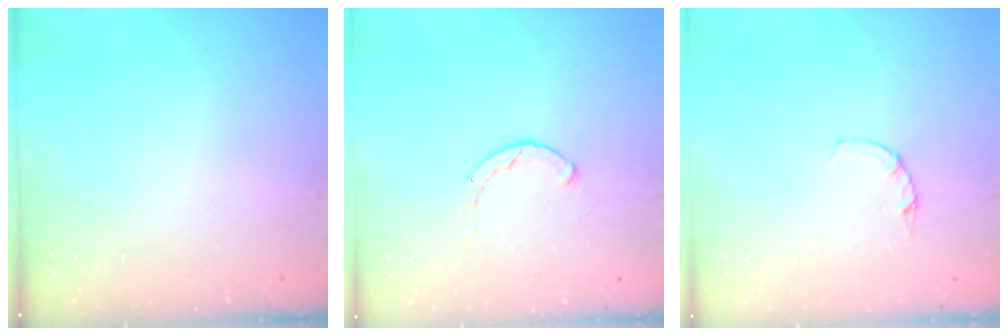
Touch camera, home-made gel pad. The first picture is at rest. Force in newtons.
{"total": 1.1, "press": 1.0, "slide": 0.3}
{"total": 1.2, "press": 1.1, "slide": 0.3}